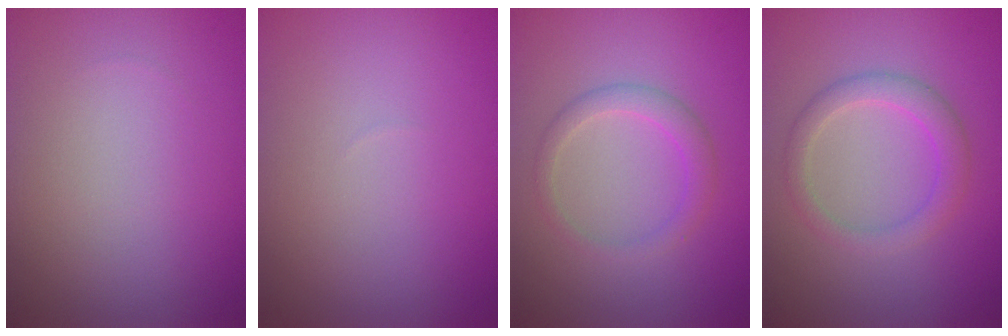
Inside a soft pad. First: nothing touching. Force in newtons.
{"total": 0.0}
{"total": 2.2, "press": 2.2, "slide": 0.1}
{"total": 2.8, "press": 2.8, "slide": 0.1}